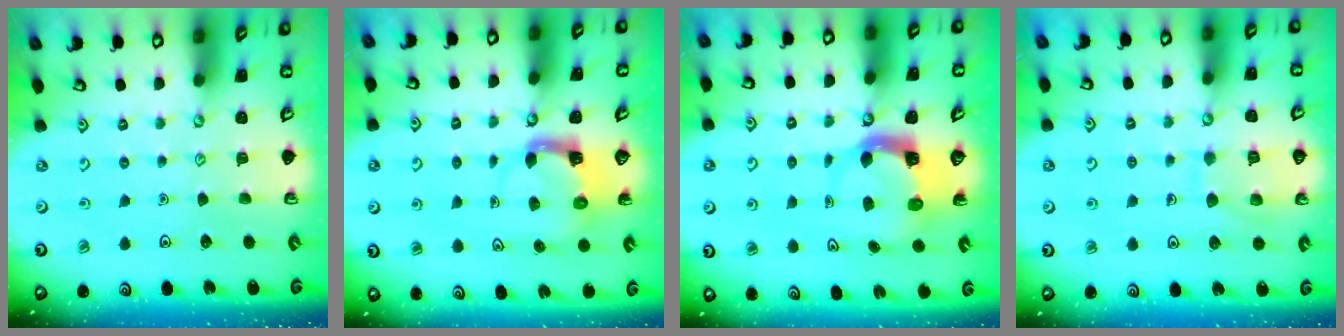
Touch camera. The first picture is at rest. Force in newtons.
{"total": 3.7, "press": 3.6, "slide": 0.6}
{"total": 4.4, "press": 4.4, "slide": 0.7}
{"total": 8.6, "press": 8.6, "slide": 0.8}